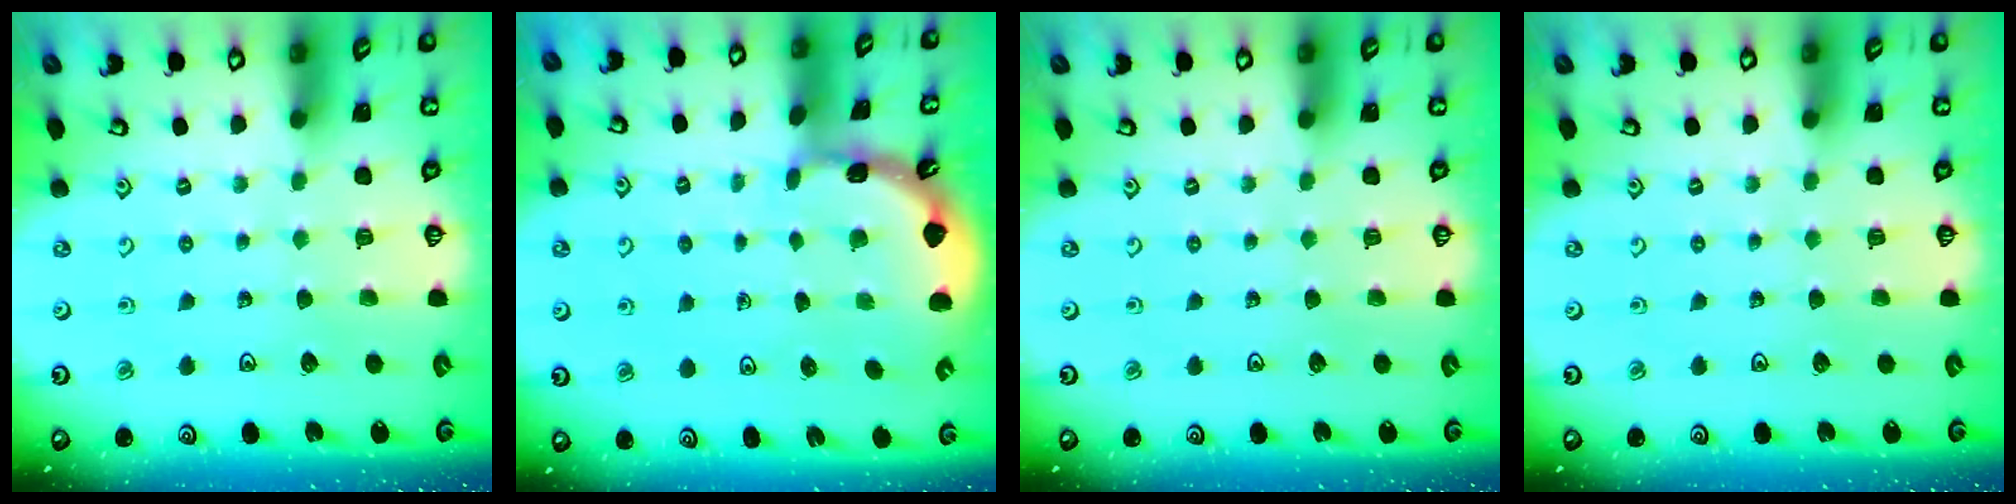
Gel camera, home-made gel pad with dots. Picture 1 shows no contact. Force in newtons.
{"total": 1.6, "press": 1.6, "slide": 0.1}
{"total": 0.0}
{"total": 0.0}